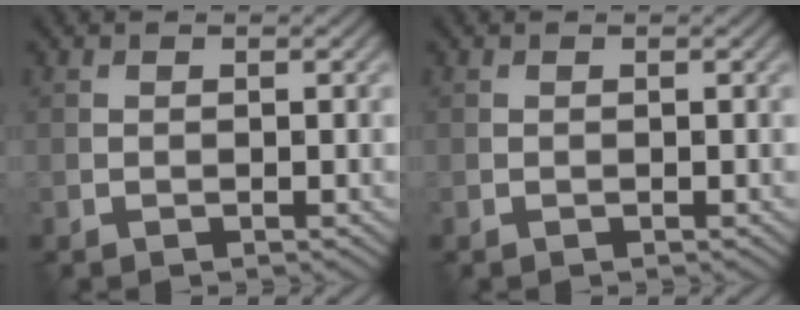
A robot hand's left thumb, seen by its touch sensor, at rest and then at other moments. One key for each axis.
{"total": 0.0}